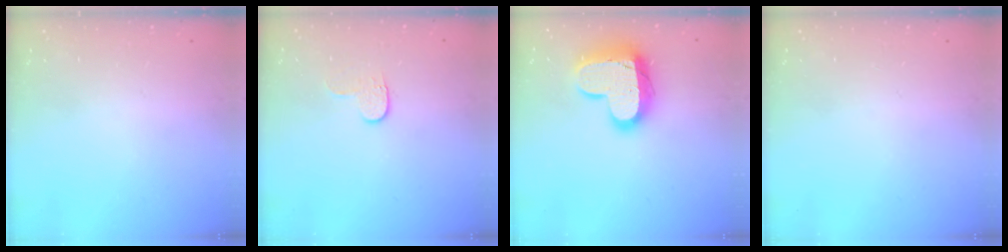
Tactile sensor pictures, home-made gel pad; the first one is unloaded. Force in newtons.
{"total": 4.6, "press": 4.6, "slide": 0.5}
{"total": 16.8, "press": 16.7, "slide": 1.4}
{"total": 0.0}